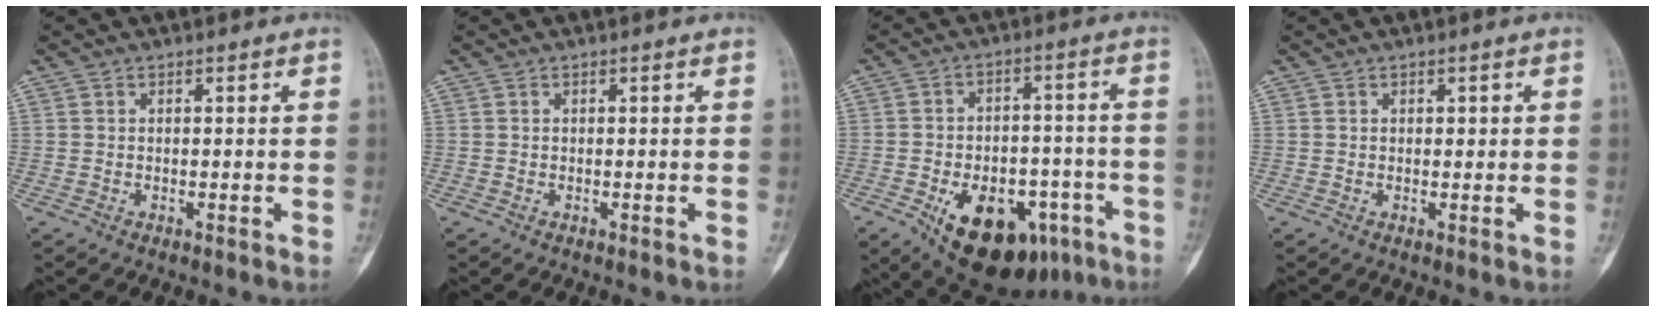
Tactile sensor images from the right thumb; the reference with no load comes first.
{"total": 0.0}
{"total": 18.7, "force": [-9.2, 10.8, 12.2], "torque": [-0.151, 0.041, -0.121]}
{"total": 1.0, "force": [0.3, 0.6, 0.7], "torque": [0.000, 0.001, 0.006]}